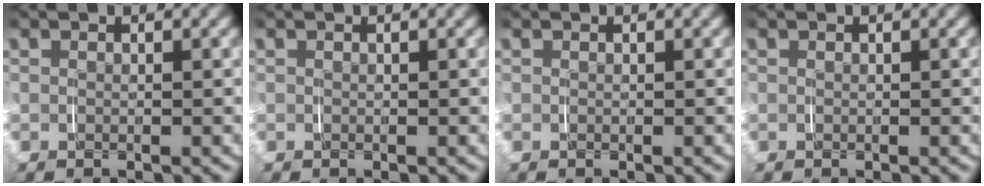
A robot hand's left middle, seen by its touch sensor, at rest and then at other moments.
{"total": 0.0}
{"total": 0.0}
{"total": 0.0}